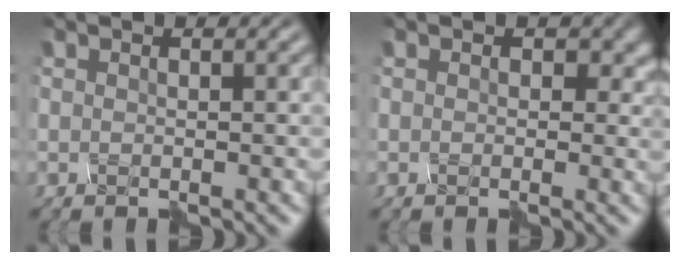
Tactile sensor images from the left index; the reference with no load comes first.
{"total": 1.4, "force": [0.1, 1.2, 0.6], "torque": [-0.009, 0.003, 0.012]}